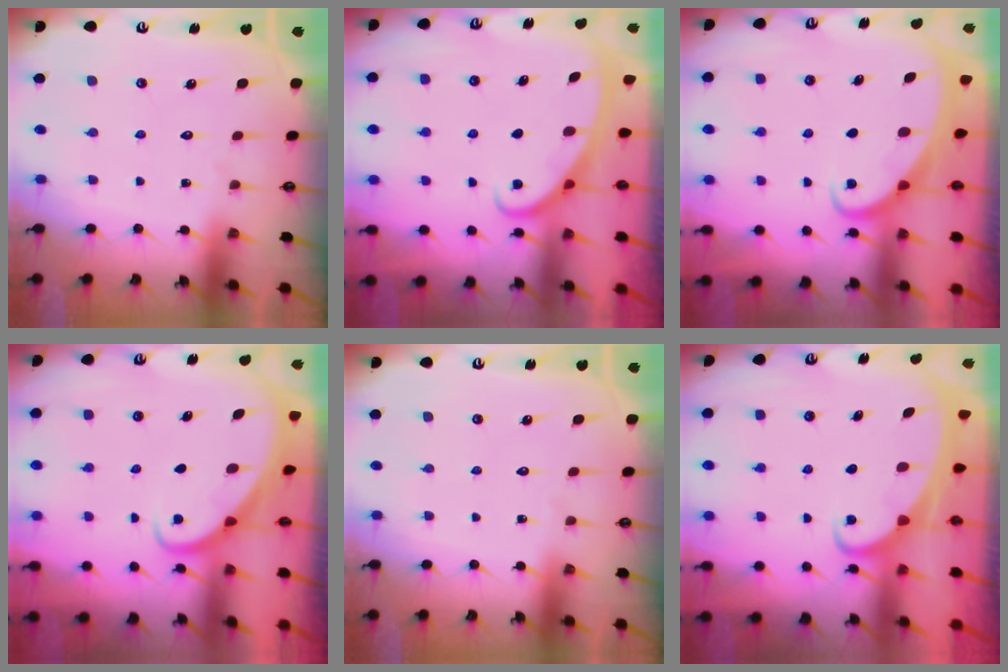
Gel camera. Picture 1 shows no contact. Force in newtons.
{"total": 3.0, "press": 2.9, "slide": 0.4}
{"total": 2.0, "press": 2.0, "slide": 0.2}
{"total": 2.3, "press": 2.3, "slide": 0.2}
{"total": 0.0}
{"total": 2.0, "press": 2.0, "slide": 0.3}